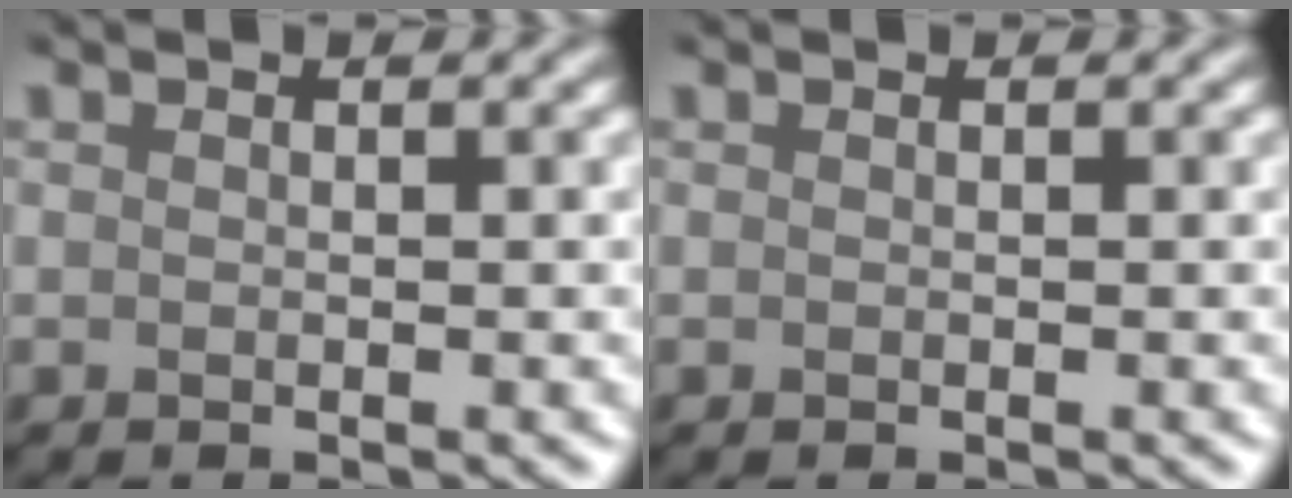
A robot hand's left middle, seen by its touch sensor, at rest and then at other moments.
{"total": 0.0}